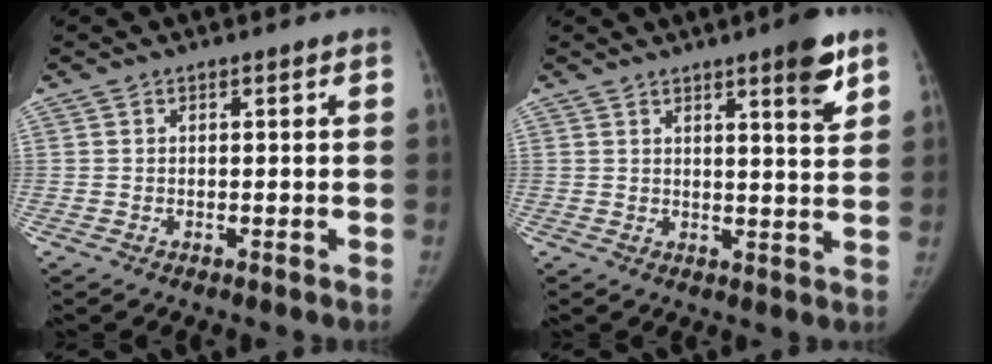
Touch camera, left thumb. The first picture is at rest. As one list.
[{"total": 6.7, "force": [4.1, 1.0, 5.2], "torque": [-0.060, -0.025, 0.054]}]